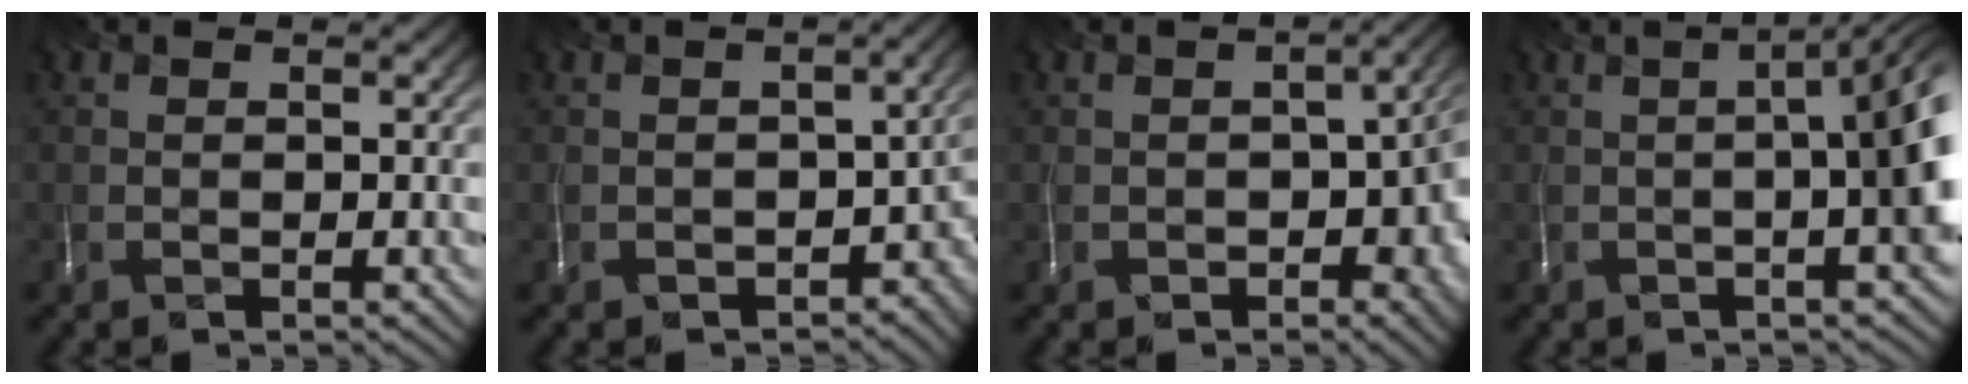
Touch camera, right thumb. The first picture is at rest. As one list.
[{"total": 7.6, "force": [-3.5, 4.6, 5.0], "torque": [-0.074, -0.038, -0.050]}, {"total": 8.4, "force": [-2.5, 5.4, 5.9], "torque": [-0.079, -0.033, -0.032]}, {"total": 9.0, "force": [-1.1, 2.8, 8.5], "torque": [-0.084, 0.004, -0.026]}]